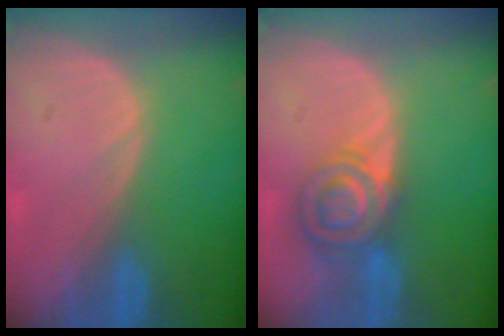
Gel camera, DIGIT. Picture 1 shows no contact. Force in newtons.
{"total": 7.3, "press": 6.1, "slide": 4.0}